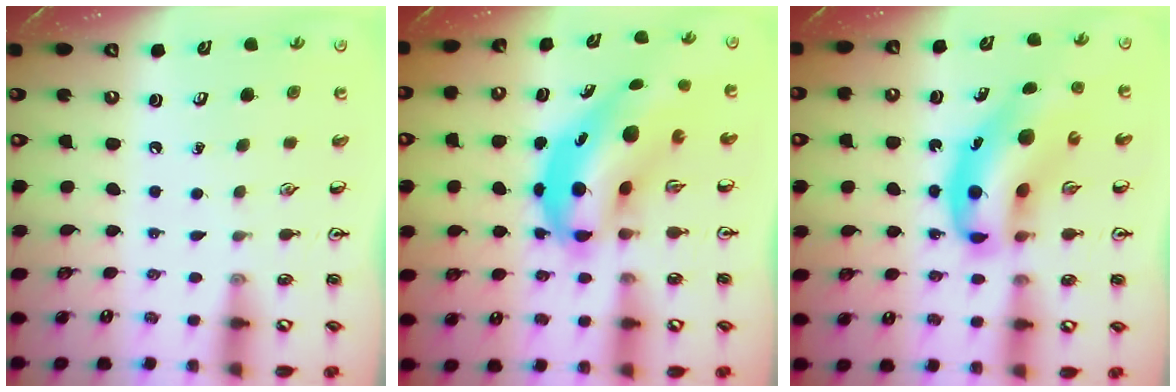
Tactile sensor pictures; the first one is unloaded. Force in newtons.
{"total": 9.6, "press": 9.2, "slide": 2.7}
{"total": 14.3, "press": 13.8, "slide": 3.8}